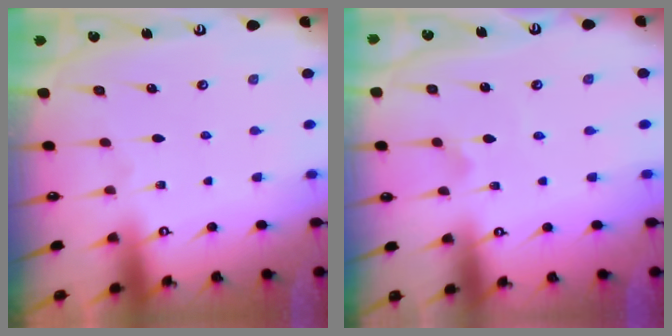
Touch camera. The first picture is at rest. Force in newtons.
{"total": 2.3, "press": 2.3, "slide": 0.1}